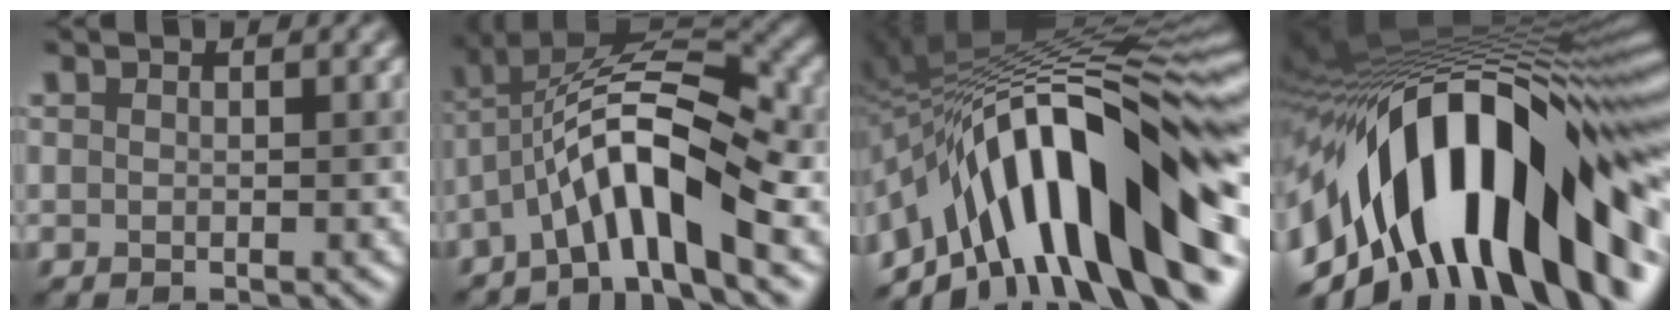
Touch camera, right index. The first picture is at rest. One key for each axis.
{"total": 9.0, "fx": -3.1, "fy": 2.8, "fz": 8.0, "tx": -0.131, "ty": 0.020, "tz": -0.065}
{"total": 15.0, "fx": -5.0, "fy": 5.6, "fz": 13.0, "tx": -0.189, "ty": 0.031, "tz": -0.092}
{"total": 17.8, "fx": -3.5, "fy": 8.7, "fz": 15.1, "tx": -0.238, "ty": 0.021, "tz": -0.071}